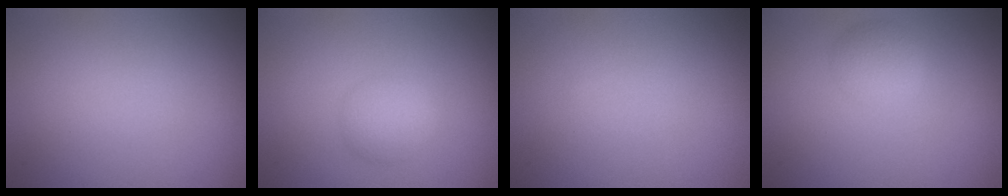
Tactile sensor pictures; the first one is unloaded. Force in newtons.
{"total": 2.1, "press": 2.1, "slide": 0.1}
{"total": 0.0}
{"total": 2.1, "press": 2.1, "slide": 0.1}